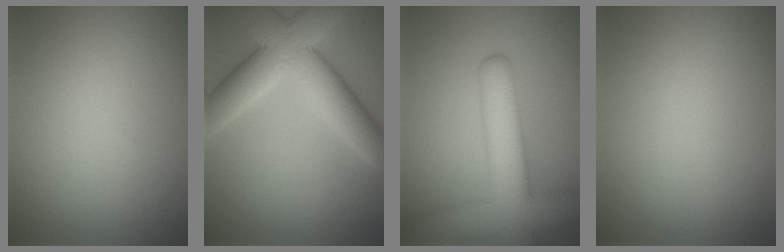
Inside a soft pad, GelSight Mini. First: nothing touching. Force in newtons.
{"total": 8.7, "press": 8.7, "slide": 0.5}
{"total": 8.4, "press": 8.4, "slide": 0.3}
{"total": 0.0}